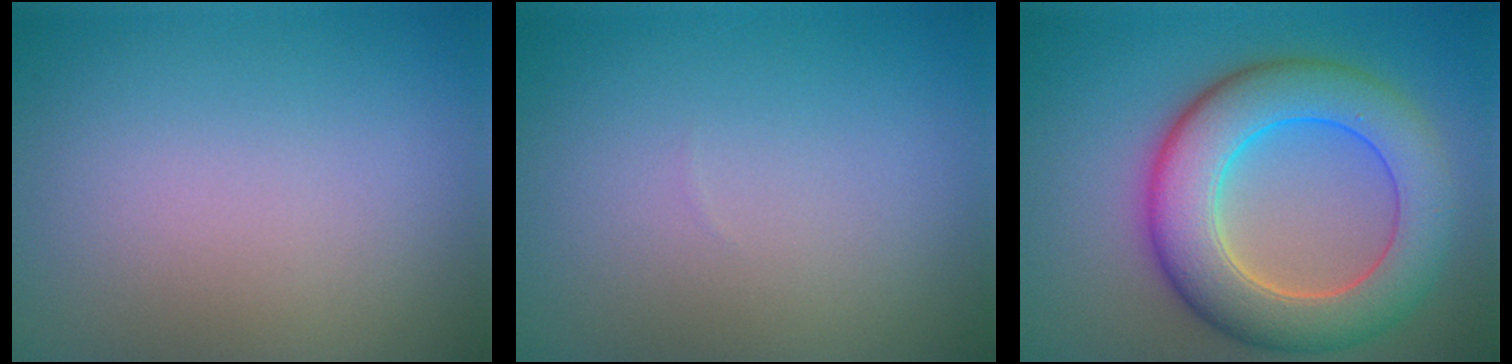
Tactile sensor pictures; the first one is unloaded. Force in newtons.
{"total": 0.0}
{"total": 8.8, "press": 8.8, "slide": 0.1}